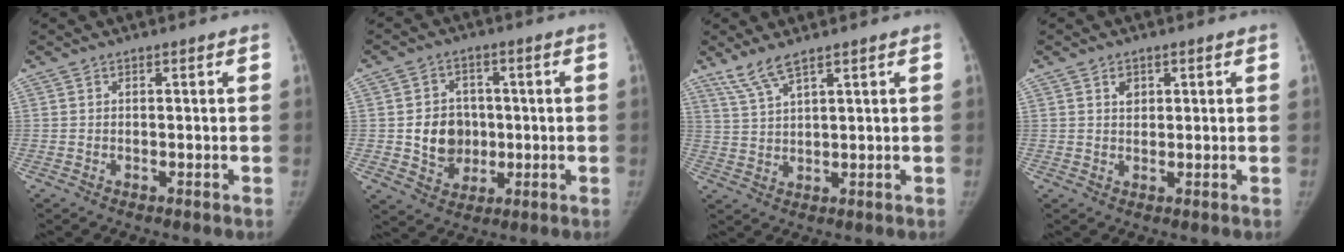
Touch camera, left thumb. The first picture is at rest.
{"total": 8.7, "force": [-0.3, 7.6, 4.2], "torque": [-0.027, 0.005, -0.002]}
{"total": 5.2, "force": [3.9, 0.7, 3.3], "torque": [-0.075, -0.009, 0.086]}
{"total": 2.0, "force": [0.9, 1.5, 1.0], "torque": [-0.005, -0.004, 0.014]}